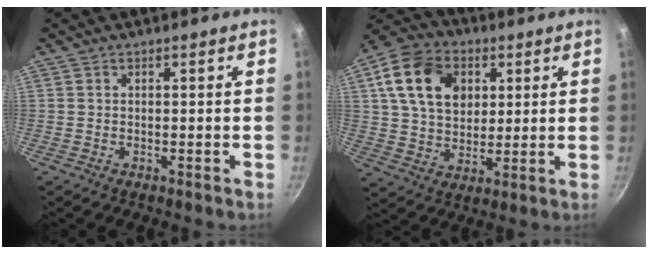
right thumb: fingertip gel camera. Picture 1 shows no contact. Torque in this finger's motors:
{"motor_torque": [0.07, 3.54, 1.53, 0.07, 0.13]}